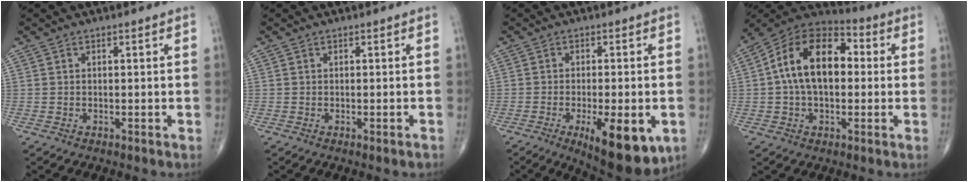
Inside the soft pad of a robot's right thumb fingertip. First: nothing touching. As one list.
[{"total": 0.8, "force": [-0.5, 0.1, 0.6], "torque": [-0.009, -0.002, -0.005]}, {"total": 14.2, "force": [-5.4, 5.1, 12.1], "torque": [-0.146, -0.010, -0.066]}, {"total": 16.9, "force": [1.6, 10.4, 13.2], "torque": [-0.210, 0.037, 0.017]}]